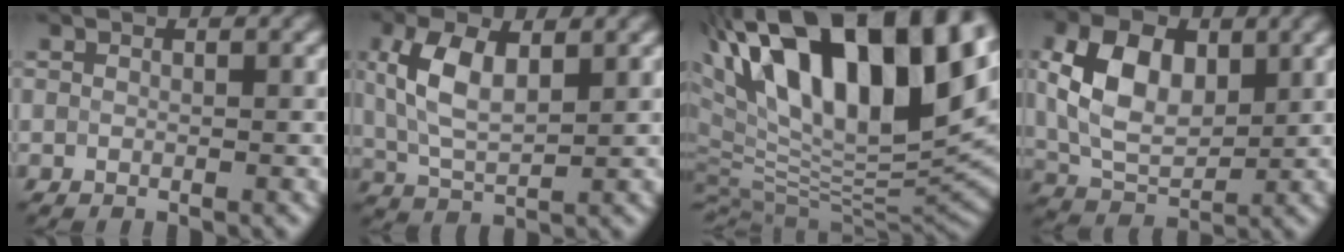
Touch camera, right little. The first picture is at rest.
{"total": 5.5, "force": [2.1, 2.5, 4.4], "torque": [-0.104, 0.011, 0.044]}
{"total": 17.5, "force": [8.1, 7.7, 13.4], "torque": [-0.239, 0.042, 0.147]}
{"total": 7.5, "force": [2.0, 4.6, 5.5], "torque": [-0.120, 0.013, 0.042]}